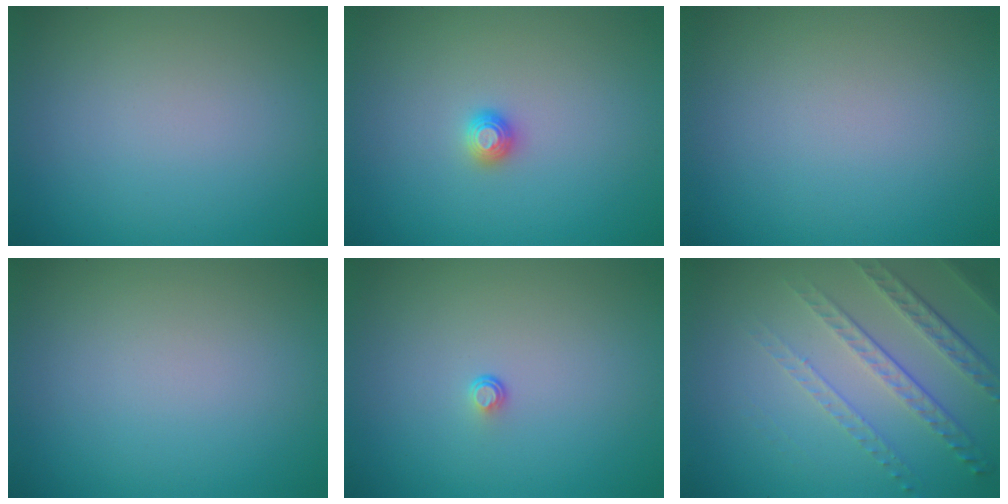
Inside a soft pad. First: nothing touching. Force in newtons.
{"total": 1.2, "press": 1.1, "slide": 0.3}
{"total": 0.0}
{"total": 0.0}
{"total": 0.5, "press": 0.3, "slide": 0.5}
{"total": 4.9, "press": 3.2, "slide": 3.7}